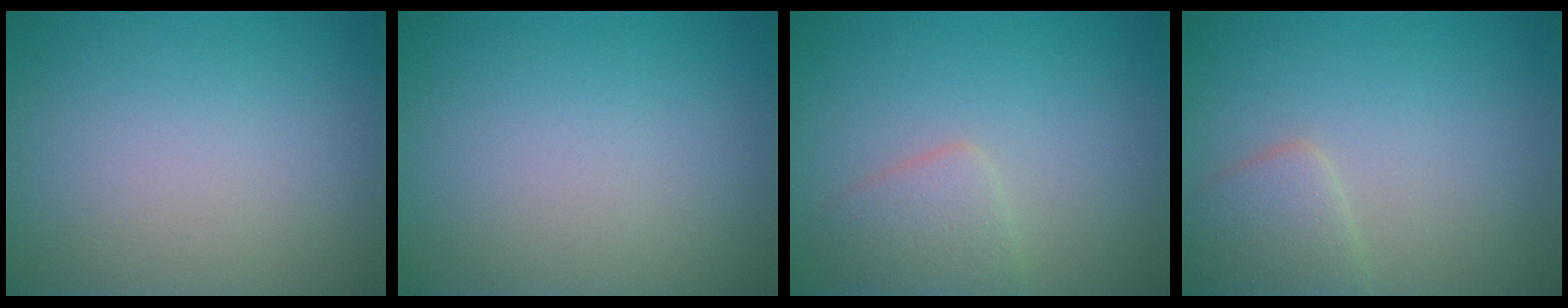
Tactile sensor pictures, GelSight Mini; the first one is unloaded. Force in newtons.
{"total": 0.0}
{"total": 2.4, "press": 2.4, "slide": 0.0}
{"total": 2.5, "press": 2.5, "slide": 0.3}